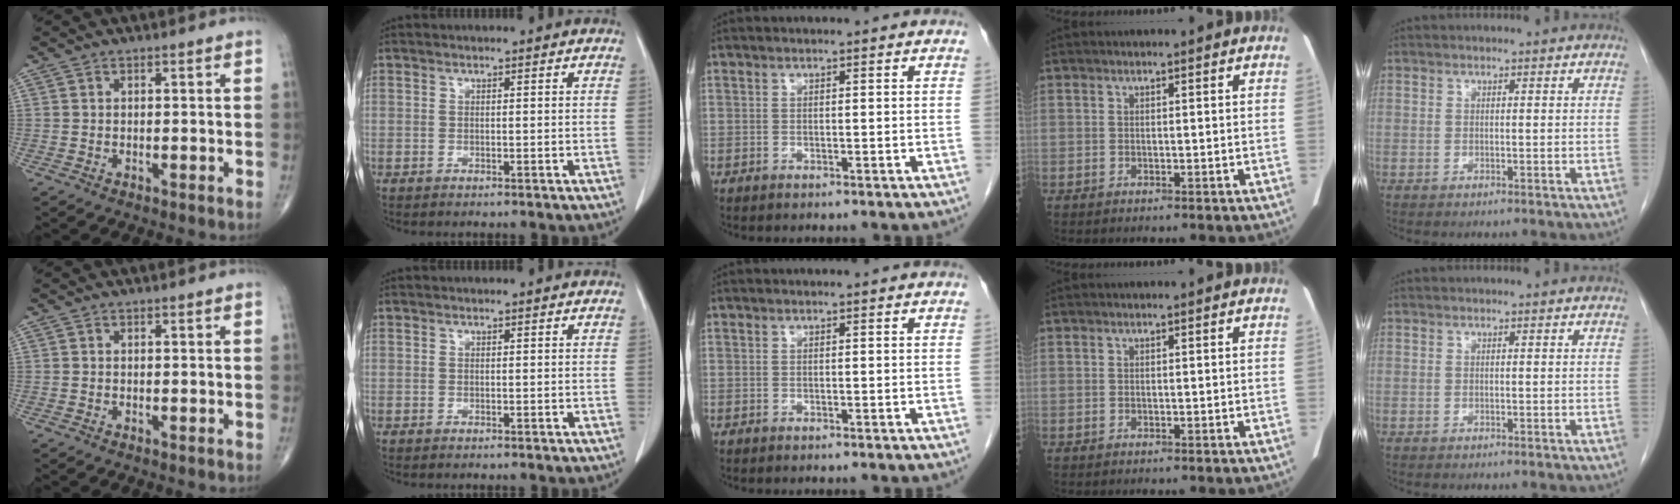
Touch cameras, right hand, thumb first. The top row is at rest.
{}